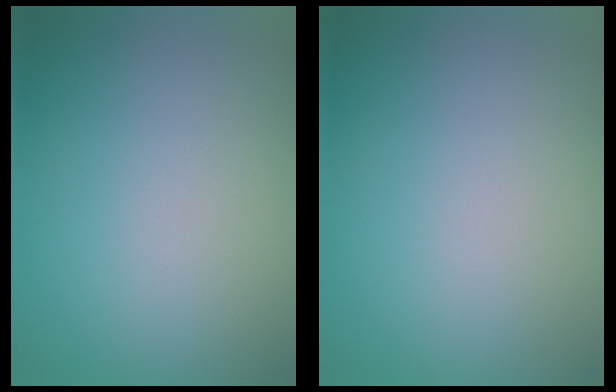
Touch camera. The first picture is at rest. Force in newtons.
{"total": 0.0}